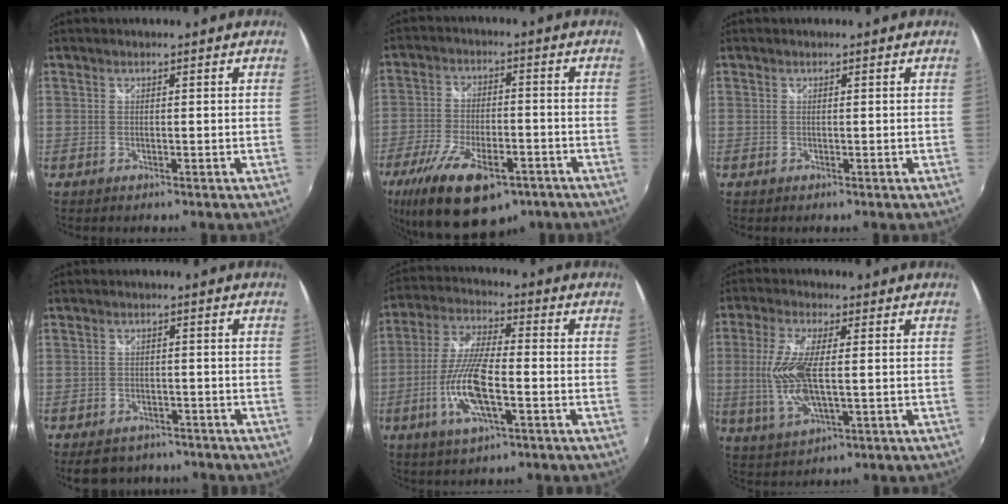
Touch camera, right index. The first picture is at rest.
{"total": 19.1, "force": [-11.9, 7.9, 12.6], "torque": [-0.259, -0.043, -0.189]}
{"total": 0.0}
{"total": 7.7, "force": [-6.2, 4.1, 2.2], "torque": [-0.055, 0.004, -0.084]}
{"total": 12.6, "force": [-4.1, 3.4, 11.4], "torque": [-0.240, -0.007, -0.080]}
{"total": 10.8, "force": [-0.3, 3.4, 10.3], "torque": [-0.214, -0.008, -0.002]}